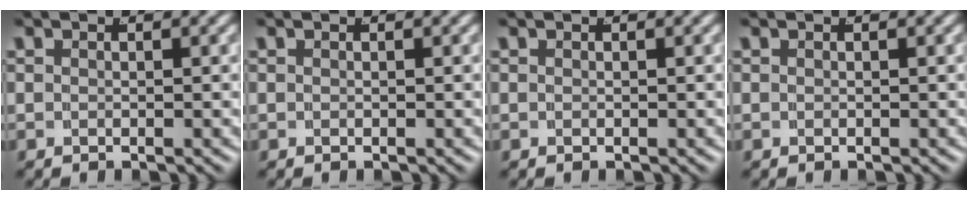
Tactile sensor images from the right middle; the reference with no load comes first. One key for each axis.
{"total": 0.0}
{"total": 0.0}
{"total": 0.0}